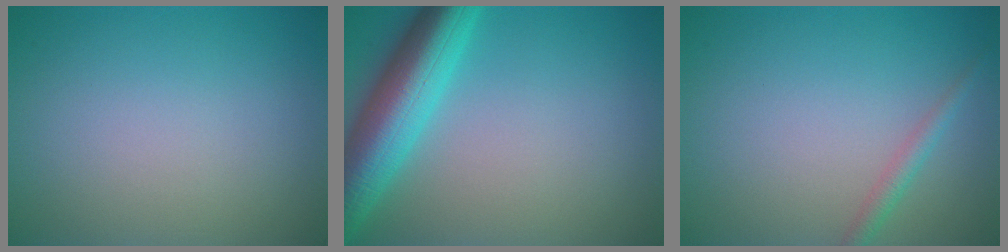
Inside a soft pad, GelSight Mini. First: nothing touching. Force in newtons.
{"total": 8.0, "press": 8.0, "slide": 0.3}
{"total": 1.5, "press": 1.5, "slide": 0.0}